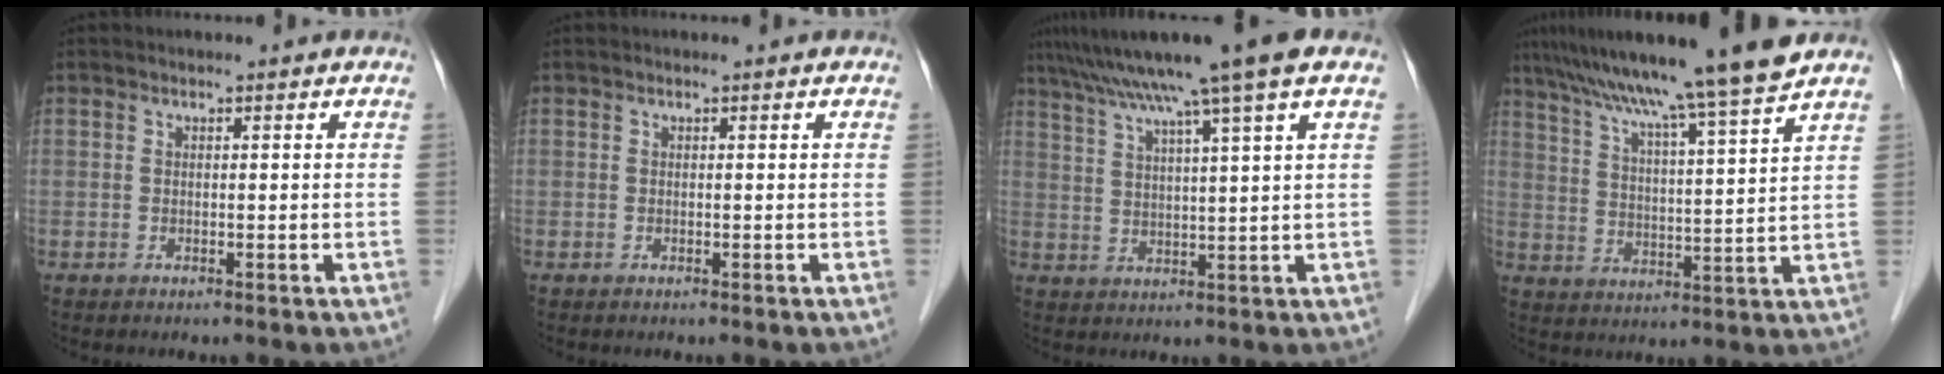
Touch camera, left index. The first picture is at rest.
{"total": 0.0}
{"total": 12.3, "force": [9.0, -2.0, 8.1], "torque": [-0.138, 0.024, 0.130]}
{"total": 15.6, "force": [12.9, -2.0, 8.6], "torque": [-0.143, 0.001, 0.194]}